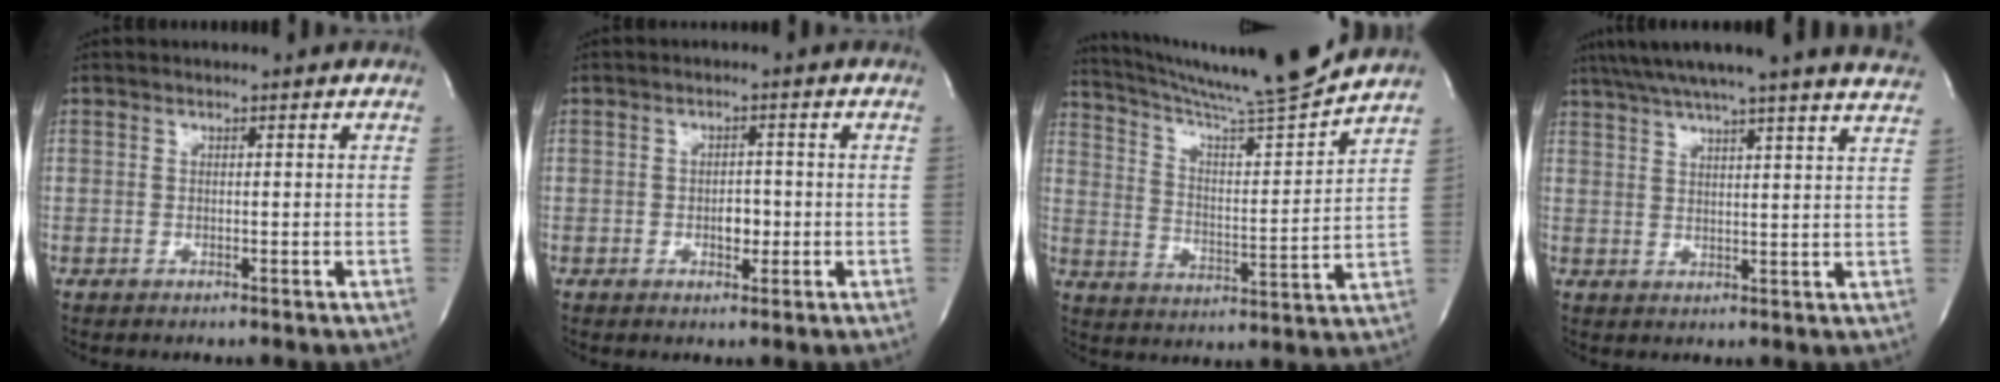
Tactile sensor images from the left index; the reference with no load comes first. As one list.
[{"total": 2.5, "force": [-0.6, 1.4, 1.9], "torque": [-0.027, 0.004, -0.006]}, {"total": 15.8, "force": [14.7, -2.0, 5.5], "torque": [-0.099, -0.035, 0.231]}, {"total": 22.6, "force": [19.9, 0.0, 10.5], "torque": [-0.177, -0.003, 0.252]}]